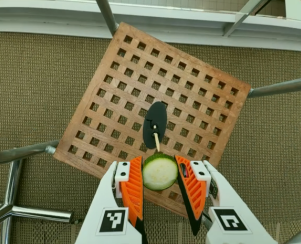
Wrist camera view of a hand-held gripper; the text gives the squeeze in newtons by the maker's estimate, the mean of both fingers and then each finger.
{"total": 9.2, "left": 9.4, "right": 9.0}